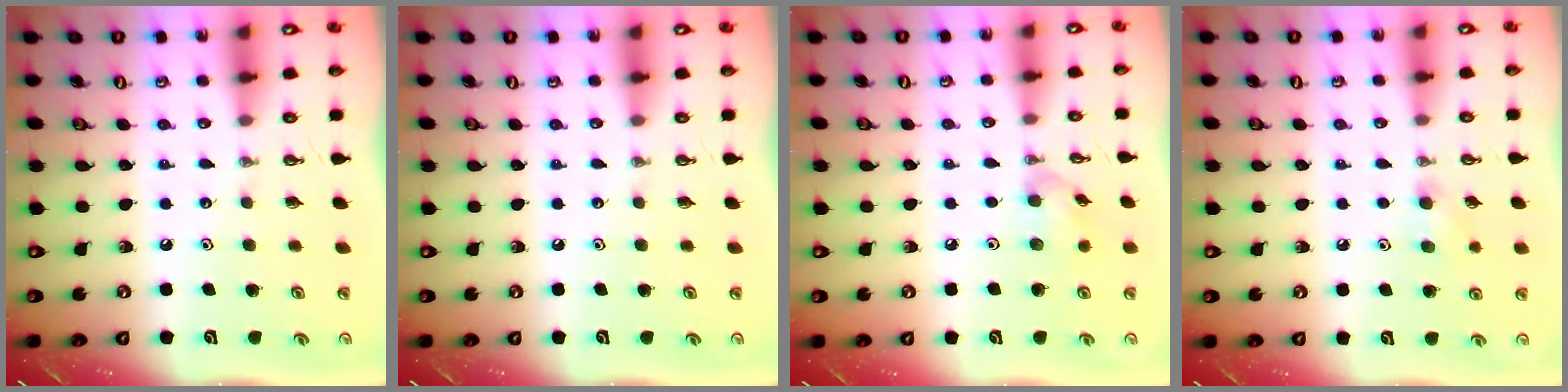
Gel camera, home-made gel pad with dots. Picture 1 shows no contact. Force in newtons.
{"total": 0.0}
{"total": 8.3, "press": 8.3, "slide": 0.2}
{"total": 6.3, "press": 6.2, "slide": 1.3}